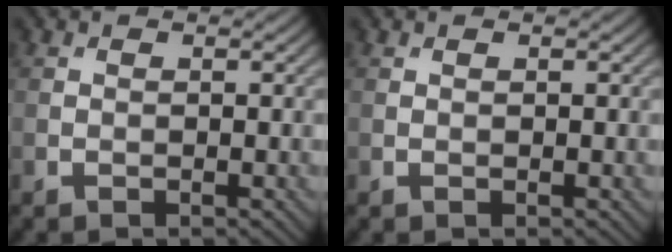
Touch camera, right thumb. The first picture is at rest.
{"total": 0.0}